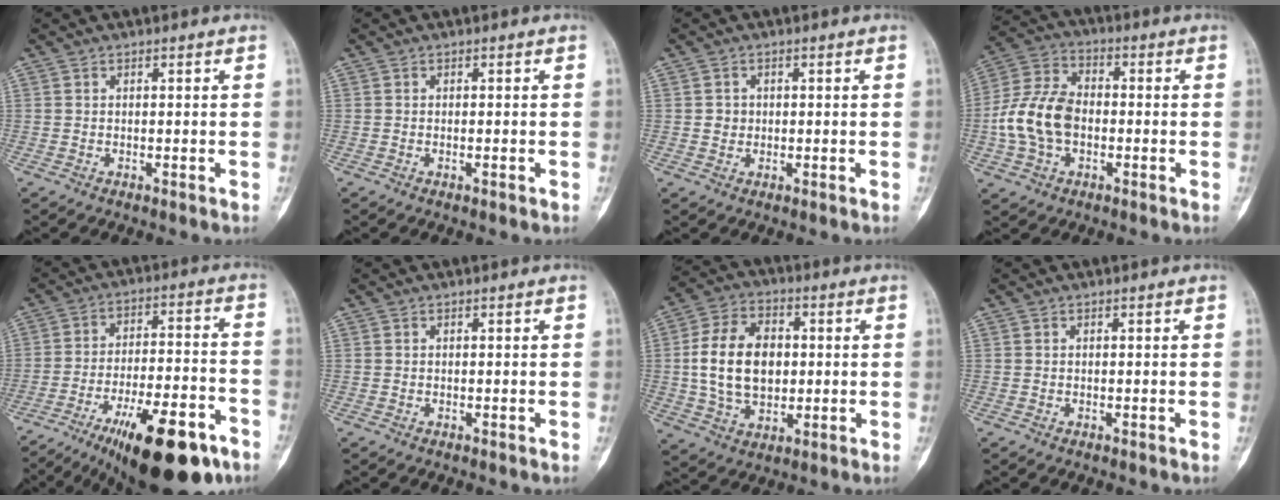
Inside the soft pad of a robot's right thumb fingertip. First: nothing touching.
{"total": 0.7, "force": [-0.3, 0.2, 0.6], "torque": [-0.008, 0.000, -0.004]}
{"total": 1.9, "force": [0.1, 1.8, 0.6], "torque": [-0.001, 0.004, 0.002]}
{"total": 12.7, "force": [-1.9, 8.7, 9.1], "torque": [-0.177, 0.031, -0.042]}
{"total": 22.1, "force": [-13.3, 7.3, 16.0], "torque": [-0.214, 0.064, -0.205]}
{"total": 0.0}
{"total": 16.2, "force": [1.0, 11.2, 11.8], "torque": [-0.192, 0.010, 0.019]}
{"total": 0.0}